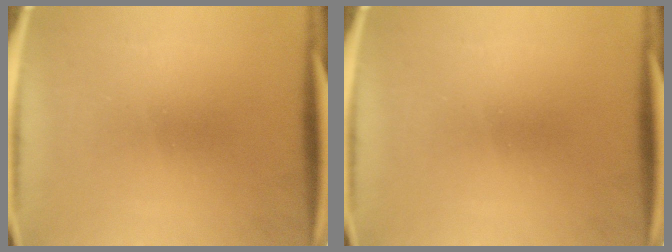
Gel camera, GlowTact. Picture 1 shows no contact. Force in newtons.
{"total": 0.0}